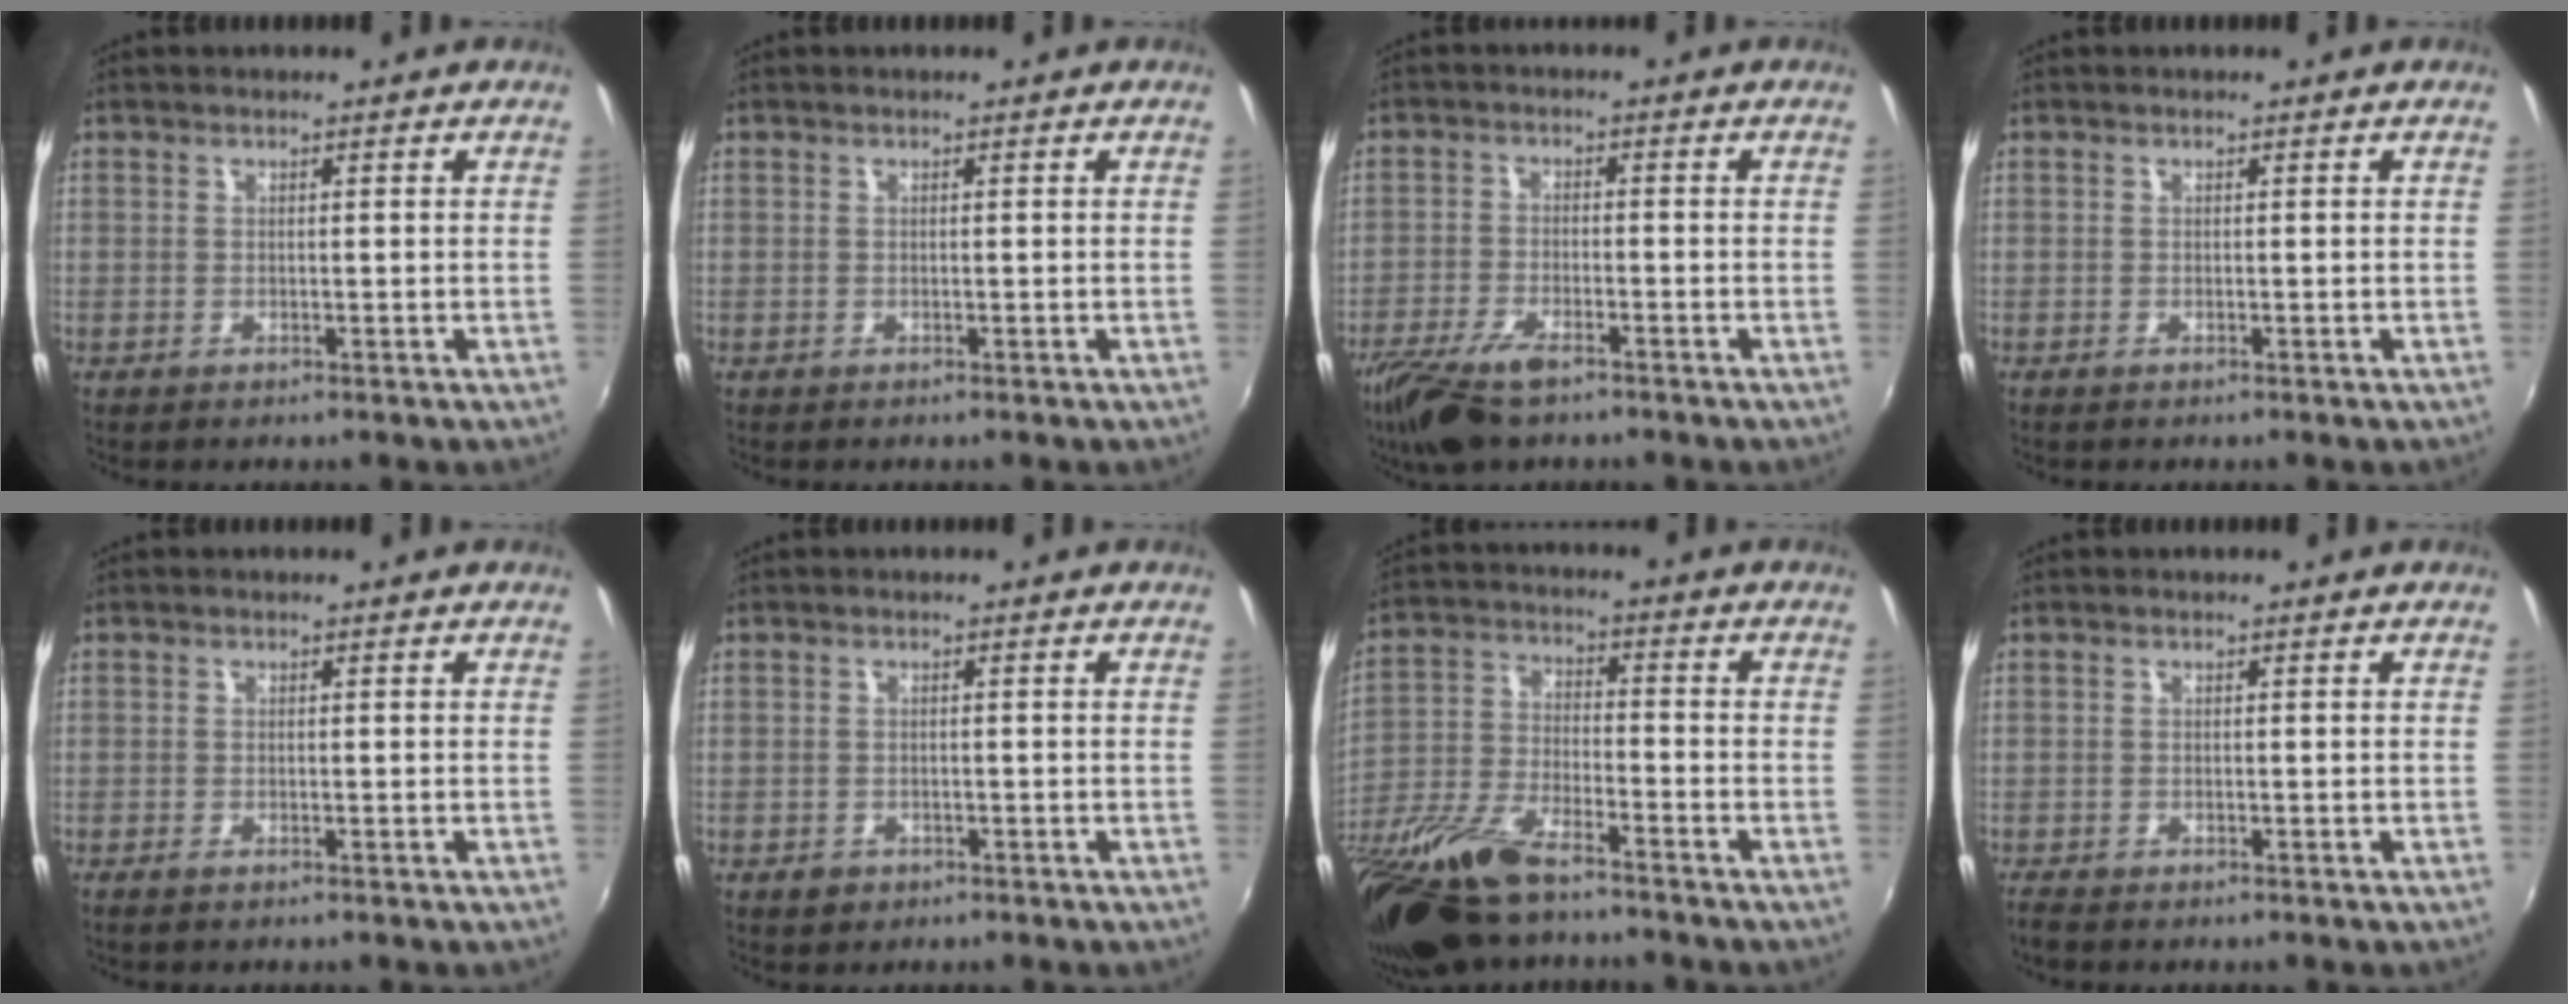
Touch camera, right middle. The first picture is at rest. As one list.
[{"total": 0.0}, {"total": 10.2, "force": [-7.2, 3.5, 6.3], "torque": [-0.151, -0.027, -0.139]}, {"total": 0.6, "force": [-0.5, 0.1, 0.4], "torque": [-0.009, -0.003, -0.009]}, {"total": 1.2, "force": [-0.9, 0.2, 0.7], "torque": [-0.015, -0.005, -0.017]}, {"total": 1.9, "force": [-1.1, 1.4, 0.6], "torque": [-0.013, -0.002, -0.016]}, {"total": 19.5, "force": [-14.6, 5.7, 11.5], "torque": [-0.251, -0.049, -0.273]}, {"total": 2.1, "force": [-1.9, 0.6, 0.8], "torque": [-0.020, -0.012, -0.037]}]